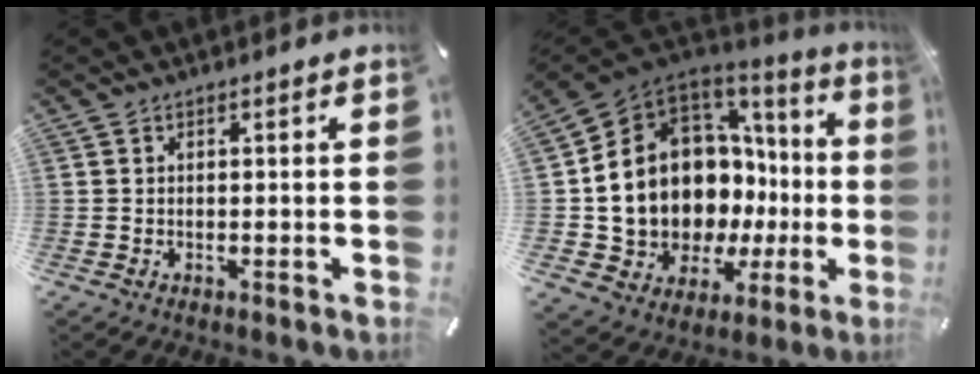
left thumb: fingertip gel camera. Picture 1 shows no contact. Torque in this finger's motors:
{"motor_torque": [1.57, 3.44, 2.77, 0.00, 0.50]}